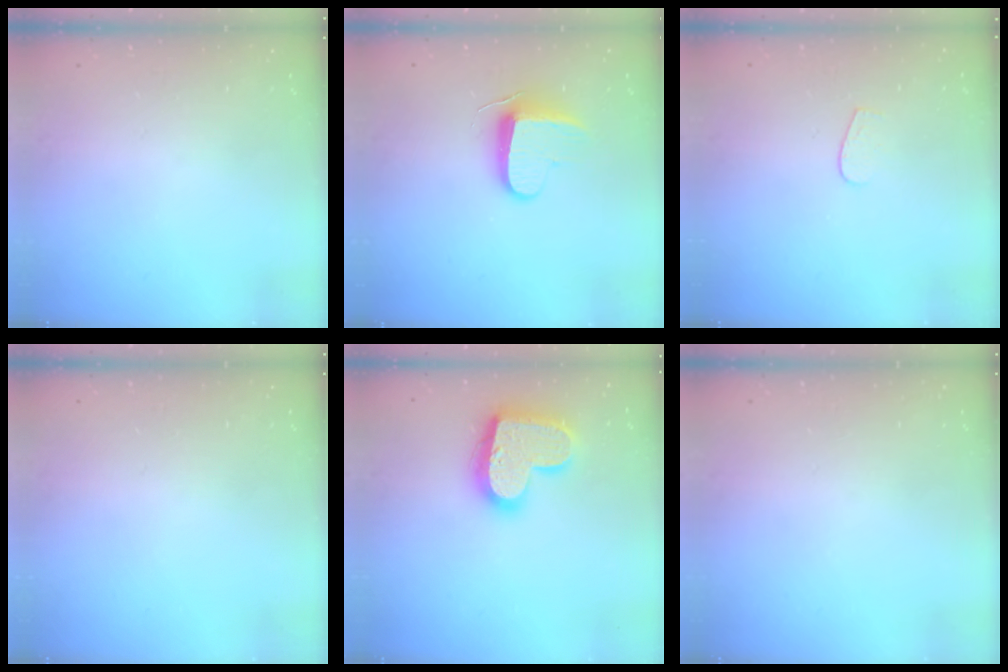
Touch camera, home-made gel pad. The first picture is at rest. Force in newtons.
{"total": 8.9, "press": 8.9, "slide": 0.8}
{"total": 3.3, "press": 3.3, "slide": 0.2}
{"total": 0.0}
{"total": 20.0, "press": 20.0, "slide": 1.2}
{"total": 0.0}